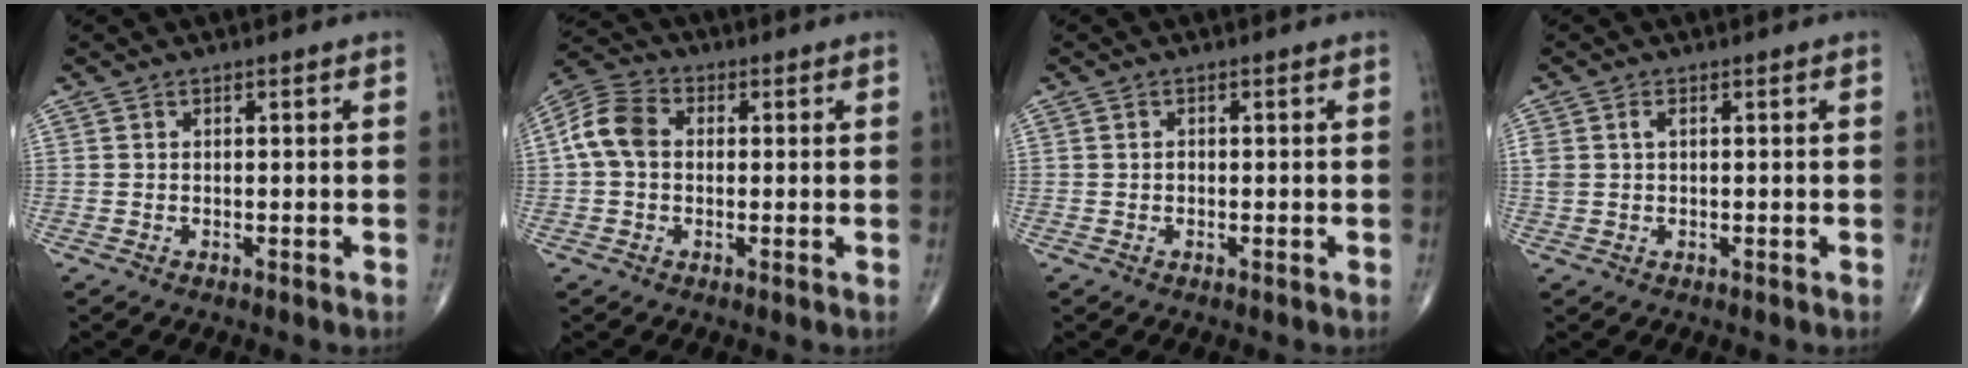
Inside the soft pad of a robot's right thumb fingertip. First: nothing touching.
{"total": 7.8, "force": [0.5, 5.8, 5.3], "torque": [-0.104, 0.025, 0.000]}
{"total": 0.6, "force": [0.0, 0.5, 0.4], "torque": [-0.005, 0.001, -0.002]}
{"total": 2.3, "force": [0.6, 1.3, 1.8], "torque": [-0.053, 0.009, 0.015]}